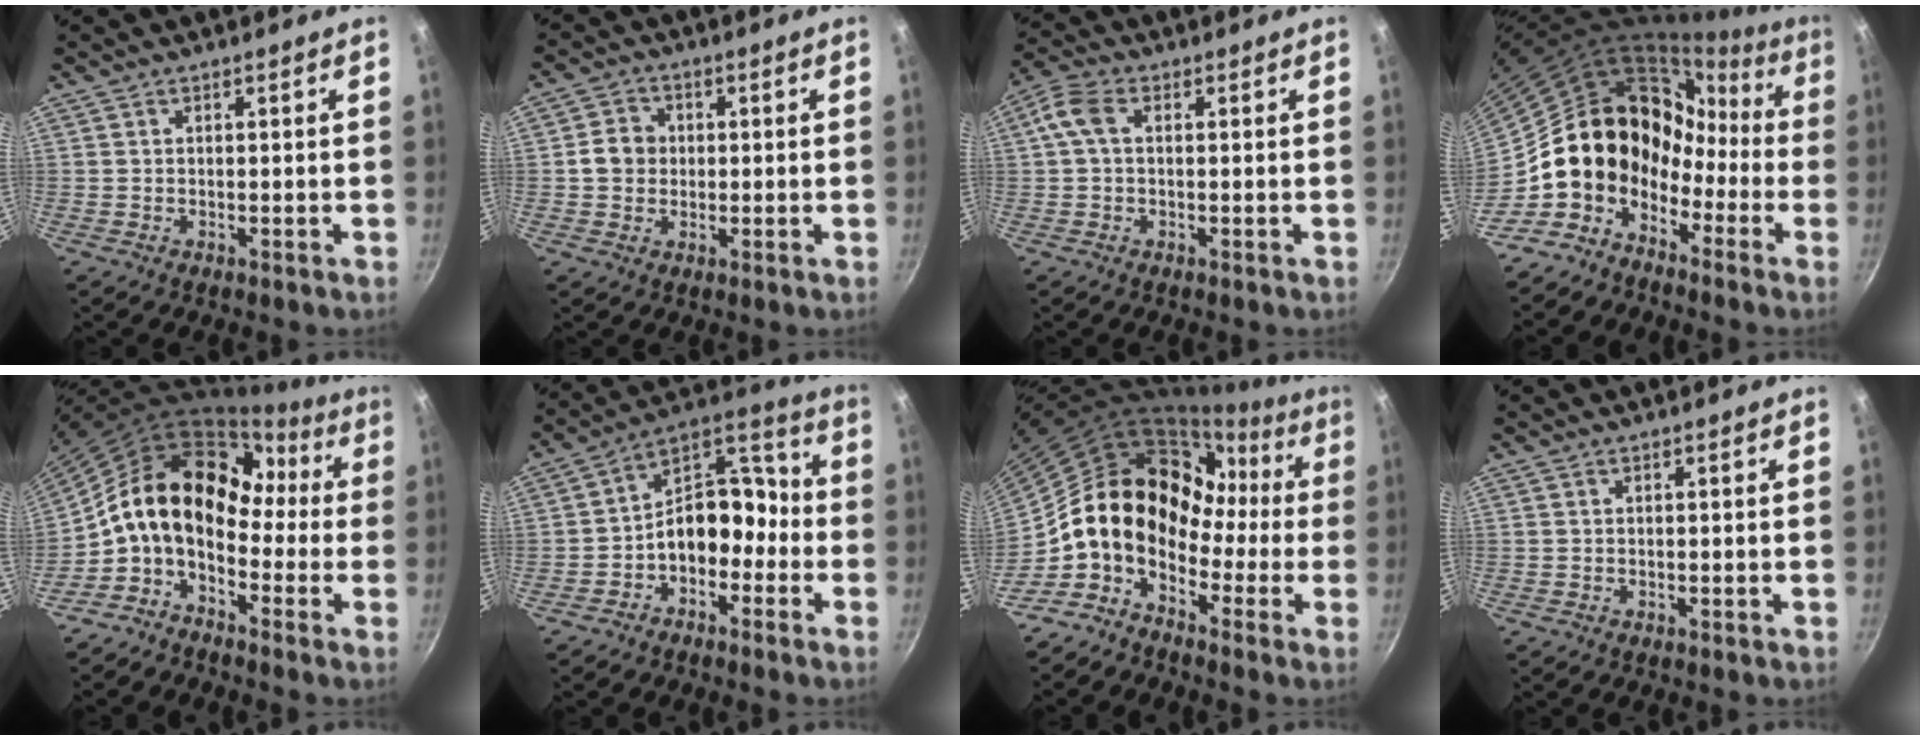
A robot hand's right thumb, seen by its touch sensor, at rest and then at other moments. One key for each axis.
{"total": 5.4, "fx": 0.1, "fy": 4.9, "fz": 2.4, "tx": -0.018, "ty": 0.009, "tz": -0.009}
{"total": 5.3, "fx": 0.8, "fy": 3.4, "fz": 4.0, "tx": -0.088, "ty": 0.018, "tz": 0.007}
{"total": 13.9, "fx": -5.0, "fy": 11.2, "fz": 6.4, "tx": -0.055, "ty": 0.067, "tz": -0.102}
{"total": 15.9, "fx": -1.9, "fy": 11.4, "fz": 11.0, "tx": -0.166, "ty": 0.058, "tz": -0.058}
{"total": 12.5, "fx": -3.9, "fy": 8.8, "fz": 8.0, "tx": -0.077, "ty": 0.079, "tz": -0.077}
{"total": 14.7, "fx": -3.2, "fy": 11.2, "fz": 8.9, "tx": -0.101, "ty": 0.050, "tz": -0.081}
{"total": 0.0}